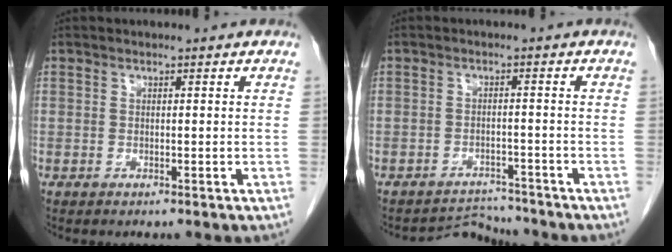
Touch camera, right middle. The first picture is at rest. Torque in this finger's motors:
{"motor_torque": [-0.65, -0.47, -0.15, -0.06]}